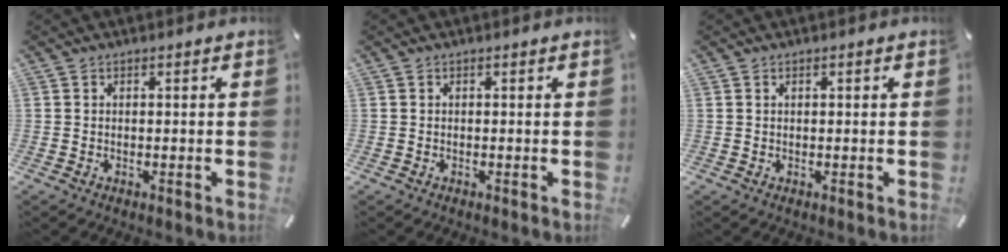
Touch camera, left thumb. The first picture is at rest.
{"total": 0.0}
{"total": 0.6, "force": [0.1, 0.3, 0.5], "torque": [-0.010, 0.003, 0.001]}